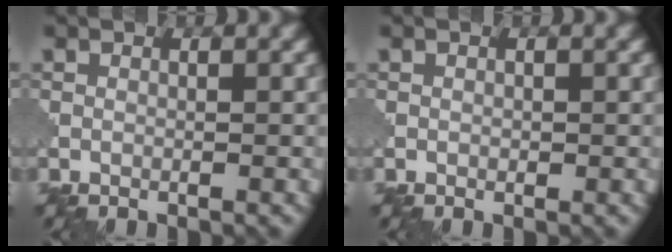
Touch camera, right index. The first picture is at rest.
{"total": 0.0}